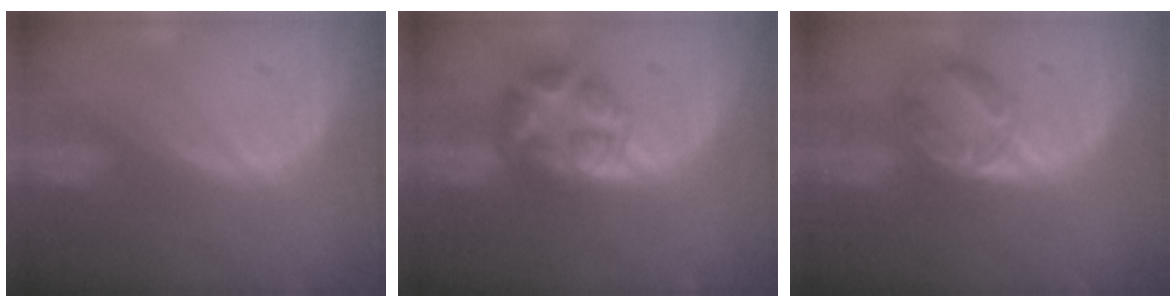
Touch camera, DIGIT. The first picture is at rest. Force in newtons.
{"total": 6.3, "press": 6.3, "slide": 0.2}
{"total": 6.2, "press": 5.7, "slide": 2.5}